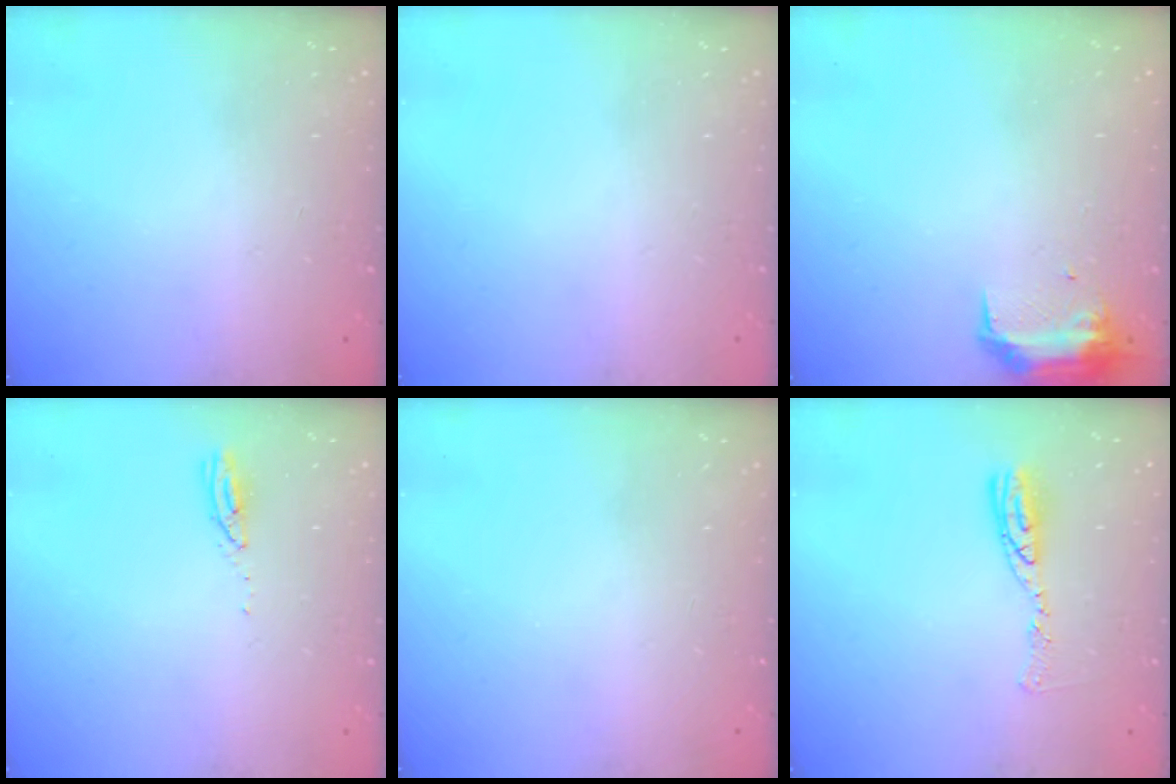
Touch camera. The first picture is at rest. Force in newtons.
{"total": 0.0}
{"total": 13.0, "press": 11.0, "slide": 6.9}
{"total": 3.0, "press": 2.9, "slide": 0.4}
{"total": 2.7, "press": 2.0, "slide": 1.8}
{"total": 8.4, "press": 8.4, "slide": 0.9}